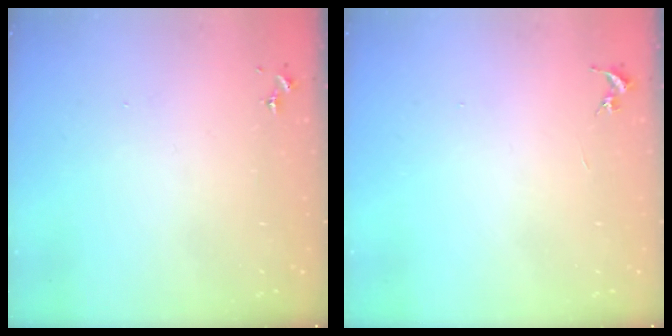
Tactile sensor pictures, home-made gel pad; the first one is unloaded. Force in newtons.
{"total": 0.0}